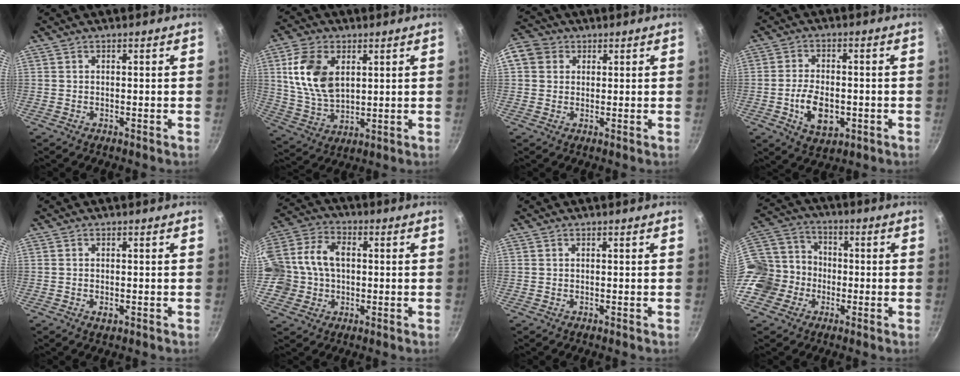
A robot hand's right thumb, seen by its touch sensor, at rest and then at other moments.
{"total": 12.7, "force": [3.6, 7.9, 9.2], "torque": [-0.165, -0.020, 0.078]}
{"total": 8.3, "force": [2.4, 7.1, 3.7], "torque": [-0.064, 0.014, 0.032]}
{"total": 9.0, "force": [-2.2, 5.4, 6.8], "torque": [-0.107, 0.008, -0.034]}
{"total": 1.6, "force": [-0.5, 0.9, 1.2], "torque": [-0.021, -0.001, -0.008]}
{"total": 12.5, "force": [0.2, 10.1, 7.4], "torque": [-0.128, 0.023, -0.007]}
{"total": 0.0}
{"total": 14.6, "force": [-4.6, 12.6, 5.8], "torque": [-0.092, 0.046, -0.093]}